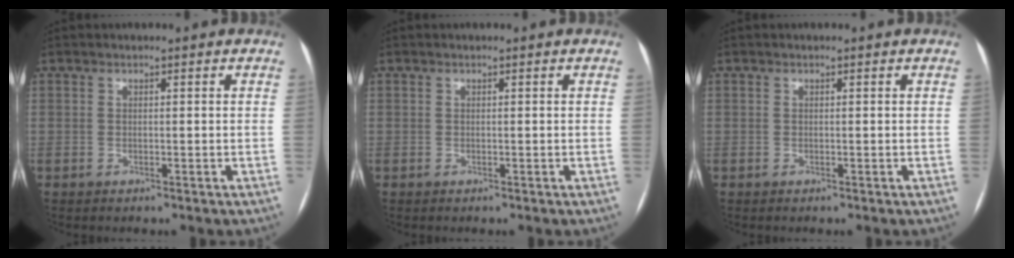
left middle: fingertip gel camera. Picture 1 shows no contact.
{"total": 0.0}
{"total": 0.0}